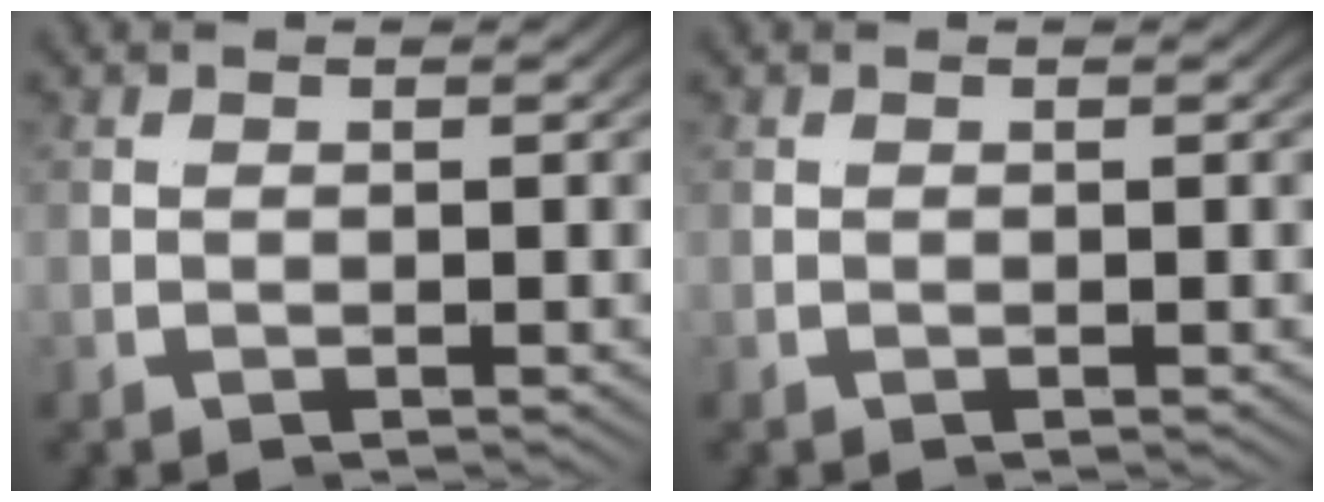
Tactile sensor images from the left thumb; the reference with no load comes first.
{"total": 0.0}